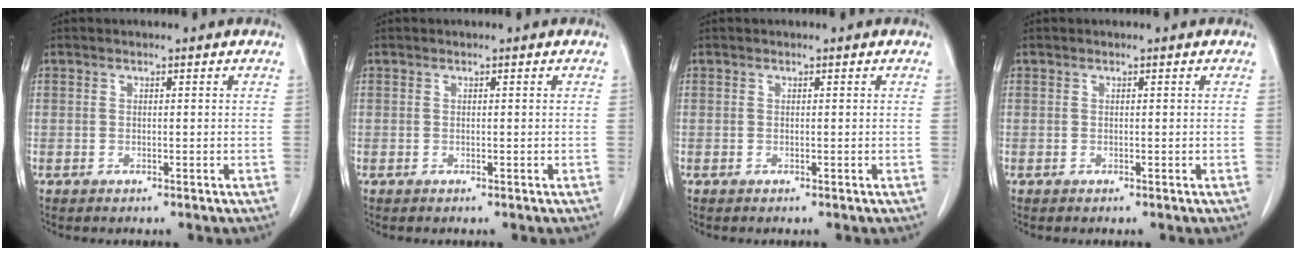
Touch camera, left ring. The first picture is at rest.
{"total": 0.0}
{"total": 0.0}
{"total": 0.0}